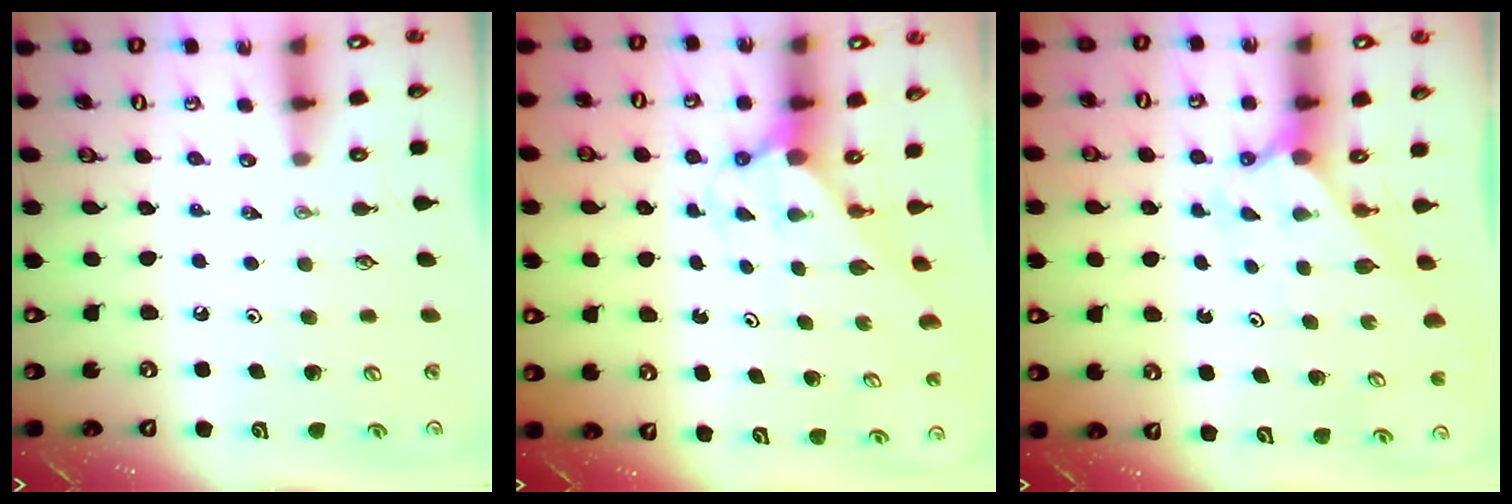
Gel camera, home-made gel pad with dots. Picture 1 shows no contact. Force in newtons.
{"total": 1.7, "press": 1.7, "slide": 0.2}
{"total": 2.1, "press": 2.1, "slide": 0.2}